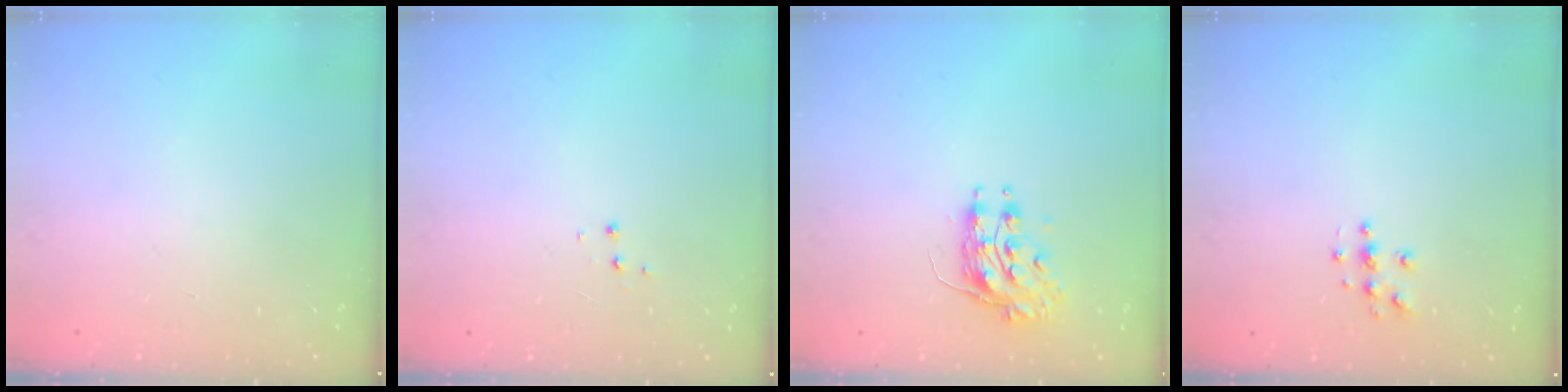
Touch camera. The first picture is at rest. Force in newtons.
{"total": 3.4, "press": 3.3, "slide": 0.6}
{"total": 8.3, "press": 8.3, "slide": 0.2}
{"total": 4.6, "press": 4.6, "slide": 0.2}